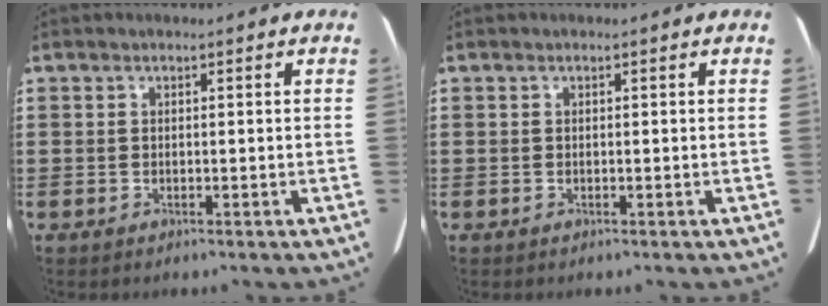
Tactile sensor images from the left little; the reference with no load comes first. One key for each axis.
{"total": 0.0}